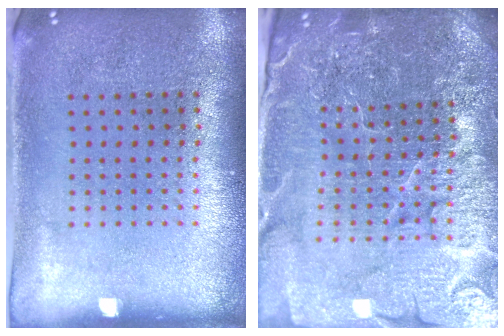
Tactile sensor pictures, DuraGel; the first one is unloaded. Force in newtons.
{"total": 5.7, "press": 5.1, "slide": 2.4}